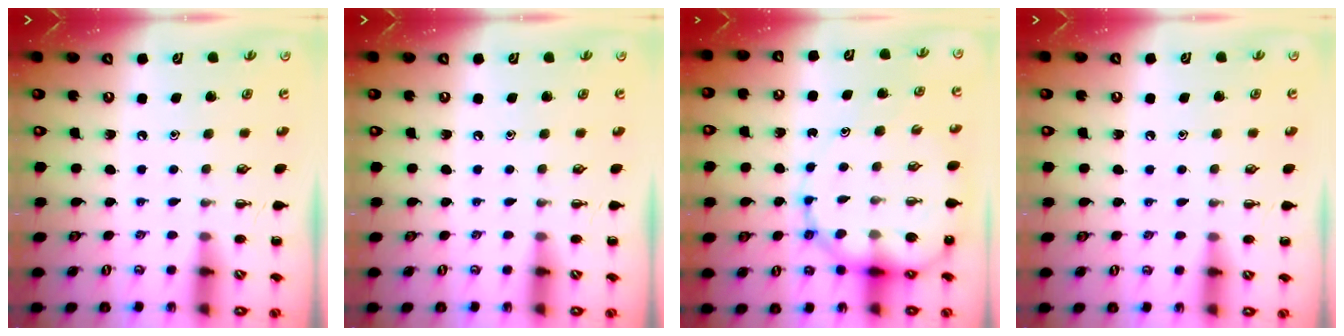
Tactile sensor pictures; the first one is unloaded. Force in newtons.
{"total": 0.0}
{"total": 15.4, "press": 14.7, "slide": 4.6}
{"total": 3.0, "press": 2.8, "slide": 1.1}